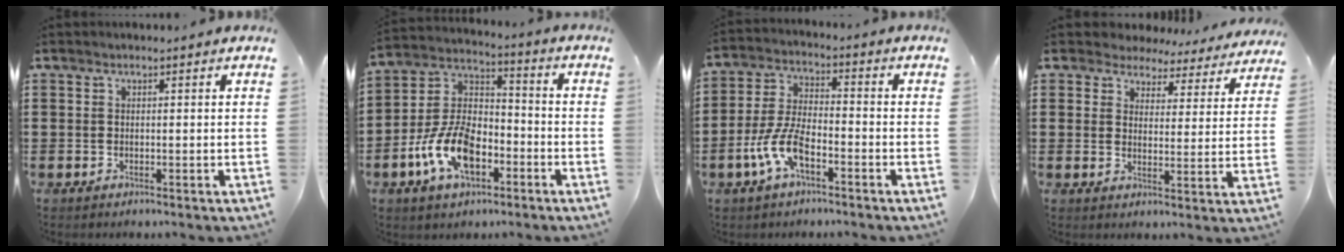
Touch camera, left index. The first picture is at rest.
{"total": 11.2, "force": [-5.4, 6.0, 7.7], "torque": [-0.191, 0.004, -0.107]}
{"total": 7.8, "force": [-4.0, 2.9, 6.1], "torque": [-0.139, -0.003, -0.077]}
{"total": 4.2, "force": [4.0, 1.3, 0.0], "torque": [-0.027, -0.024, 0.067]}